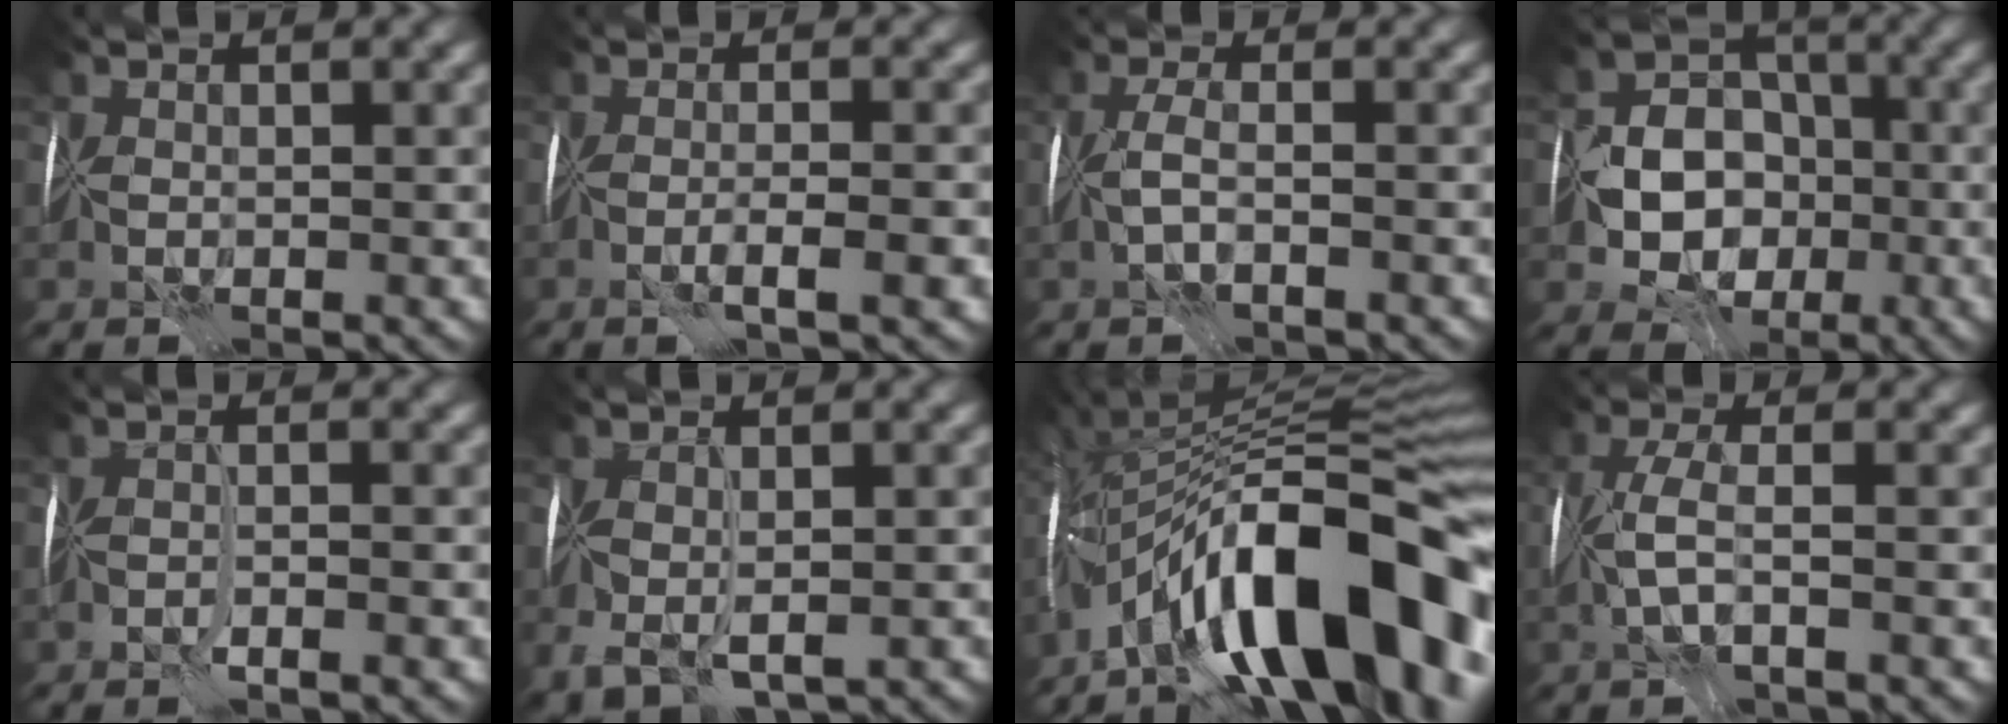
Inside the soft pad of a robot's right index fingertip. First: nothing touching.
{"total": 2.2, "force": [-1.2, -1.1, 1.4], "torque": [-0.022, -0.005, -0.025]}
{"total": 1.8, "force": [-1.0, -0.3, 1.5], "torque": [-0.041, -0.001, -0.023]}
{"total": 7.6, "force": [-2.2, 6.0, 4.1], "torque": [-0.048, -0.011, -0.062]}
{"total": 1.5, "force": [-0.9, -1.2, 0.0], "torque": [0.003, -0.002, -0.020]}
{"total": 2.8, "force": [-1.0, 1.2, 2.3], "torque": [-0.049, -0.015, -0.011]}
{"total": 15.7, "force": [-7.5, 4.6, 13.0], "torque": [-0.178, 0.043, -0.143]}
{"total": 2.6, "force": [-1.0, -0.2, 2.4], "torque": [-0.060, 0.003, -0.025]}